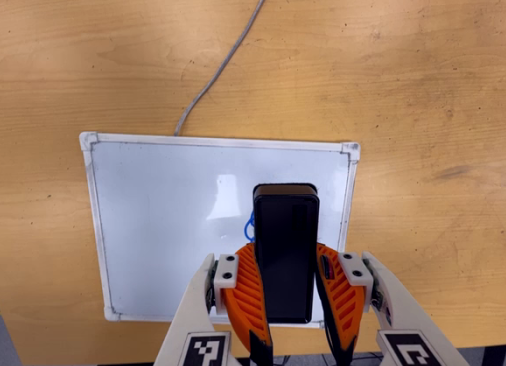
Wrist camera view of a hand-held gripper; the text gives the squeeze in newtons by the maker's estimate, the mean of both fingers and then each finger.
{"total": 9.5, "left": 7.2, "right": 11.8}